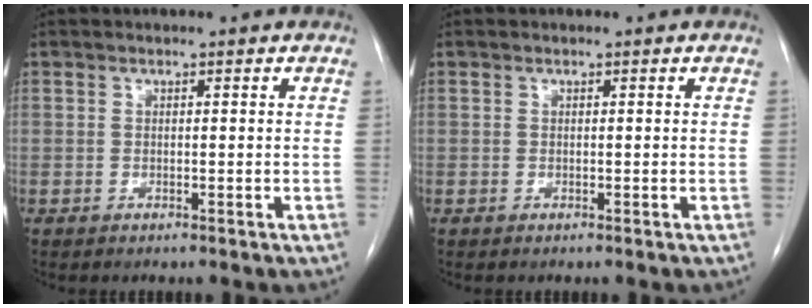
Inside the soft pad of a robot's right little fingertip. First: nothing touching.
{"total": 0.0}